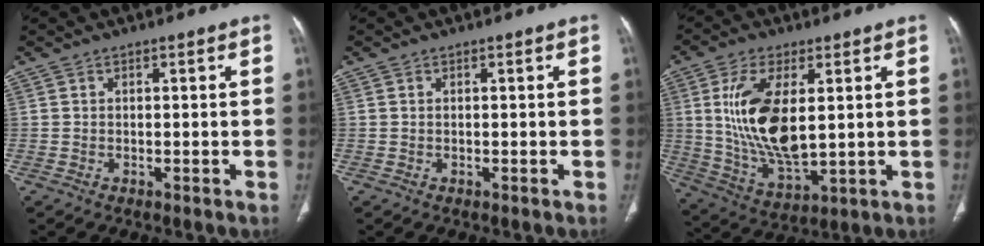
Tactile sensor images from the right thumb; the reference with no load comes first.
{"total": 0.0}
{"total": 15.9, "force": [2.9, 7.3, 13.8], "torque": [-0.267, -0.023, 0.068]}